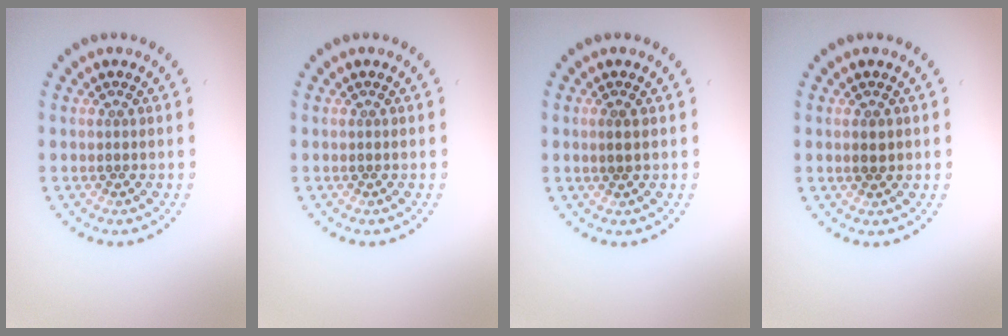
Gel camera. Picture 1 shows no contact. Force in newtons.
{"total": 0.0}
{"total": 0.8, "press": 0.8, "slide": 0.1}
{"total": 1.3, "press": 1.3, "slide": 0.3}